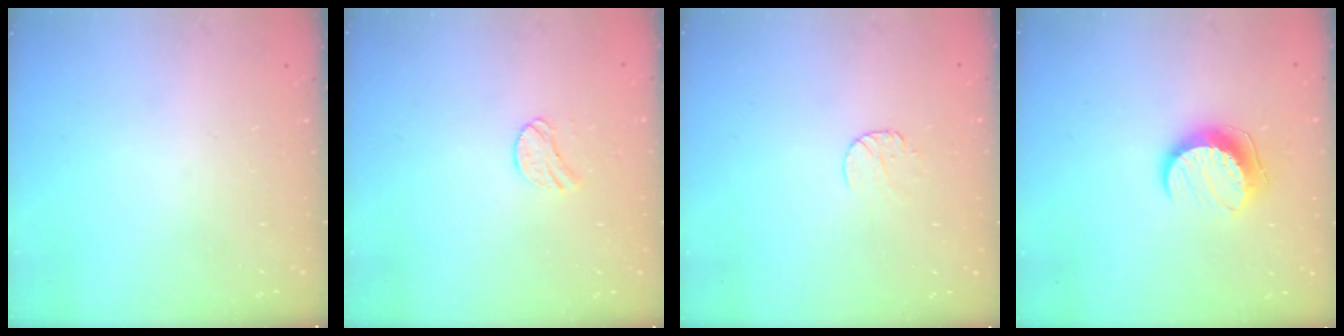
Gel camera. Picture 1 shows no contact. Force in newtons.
{"total": 6.8, "press": 6.8, "slide": 0.3}
{"total": 6.9, "press": 6.9, "slide": 0.6}
{"total": 10.5, "press": 10.5, "slide": 0.3}